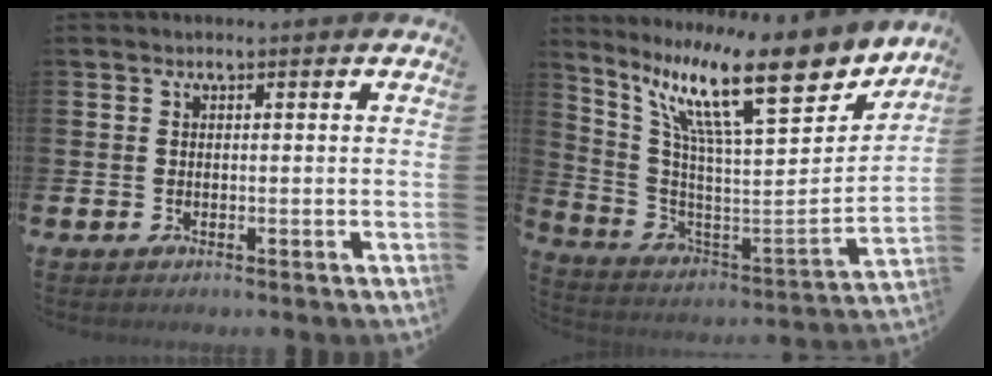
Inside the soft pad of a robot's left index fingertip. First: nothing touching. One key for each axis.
{"total": 16.1, "fx": 10.8, "fy": 3.1, "fz": 11.5, "tx": -0.229, "ty": -0.066, "tz": 0.174}